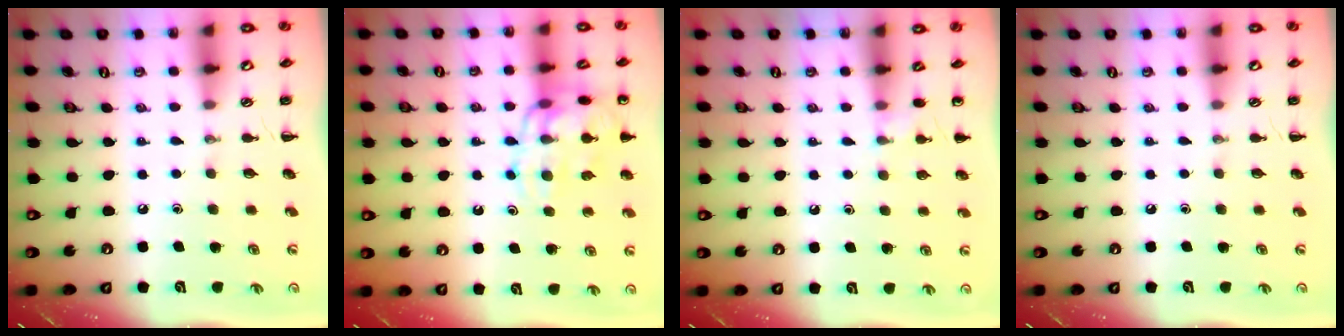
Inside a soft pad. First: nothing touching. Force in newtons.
{"total": 14.9, "press": 14.7, "slide": 2.5}
{"total": 5.3, "press": 5.0, "slide": 1.7}
{"total": 0.0}